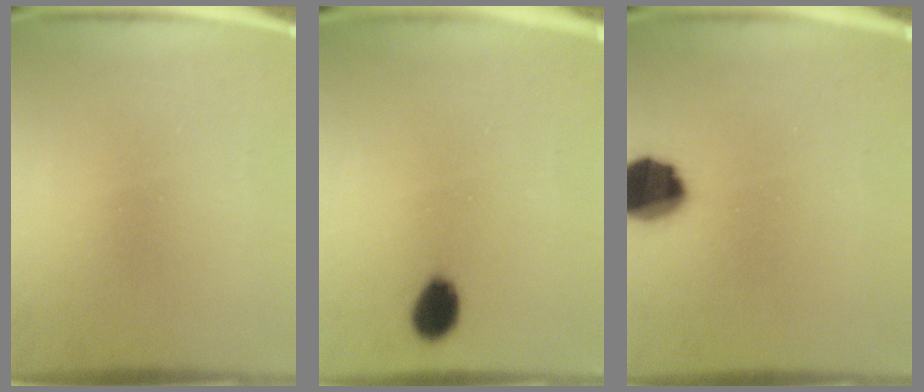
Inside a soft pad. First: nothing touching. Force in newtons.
{"total": 5.5}
{"total": 12.1}